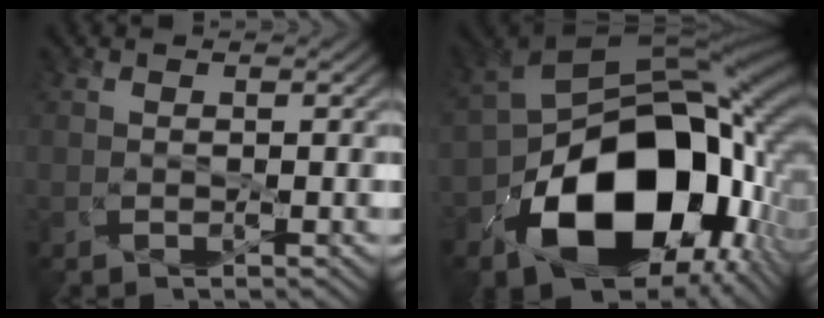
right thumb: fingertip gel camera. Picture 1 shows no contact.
{"total": 19.0, "force": [-6.2, 12.4, 12.9], "torque": [-0.237, -0.044, -0.084]}